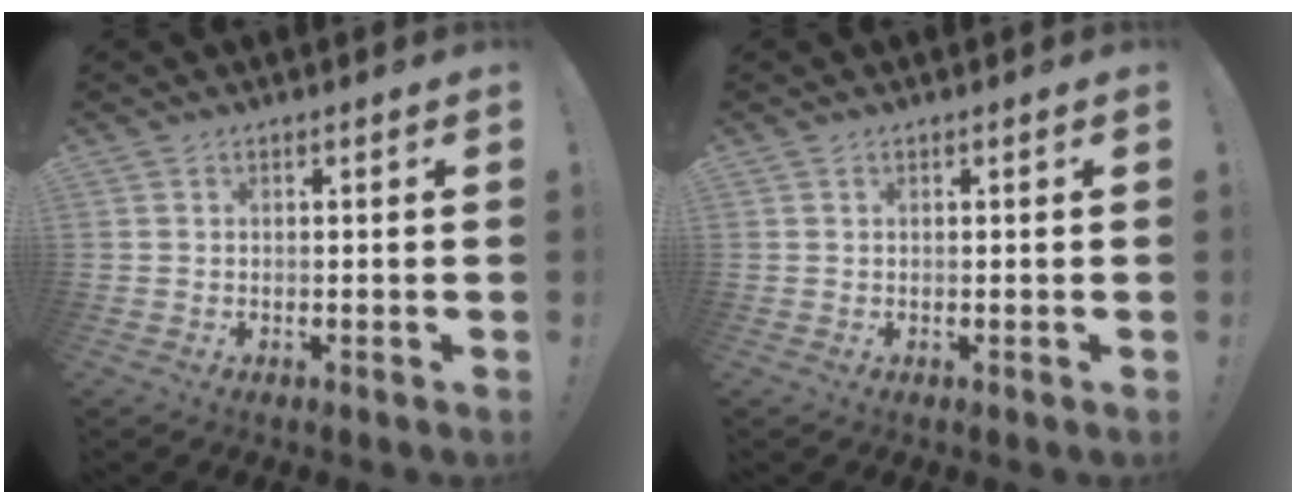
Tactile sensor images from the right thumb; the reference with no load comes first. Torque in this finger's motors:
{"motor_torque": [0.02, 0.04, 0.00, -0.02, 0.06]}